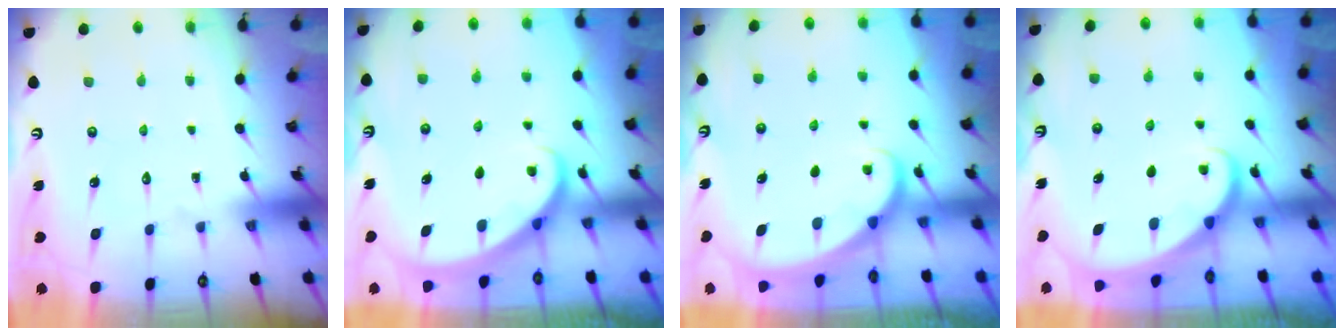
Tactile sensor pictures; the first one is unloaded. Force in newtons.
{"total": 2.8, "press": 2.8, "slide": 0.2}
{"total": 1.9, "press": 1.9, "slide": 0.1}
{"total": 2.1, "press": 2.1, "slide": 0.2}